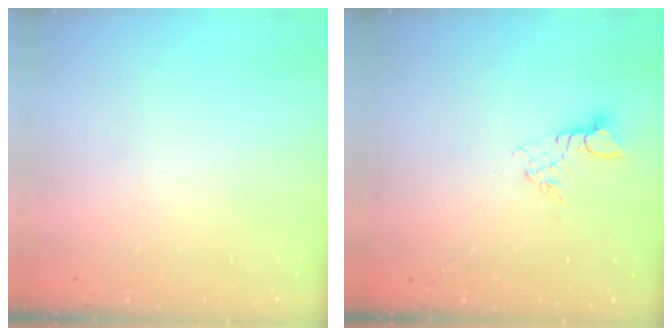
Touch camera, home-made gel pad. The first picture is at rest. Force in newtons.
{"total": 2.8, "press": 2.7, "slide": 0.3}